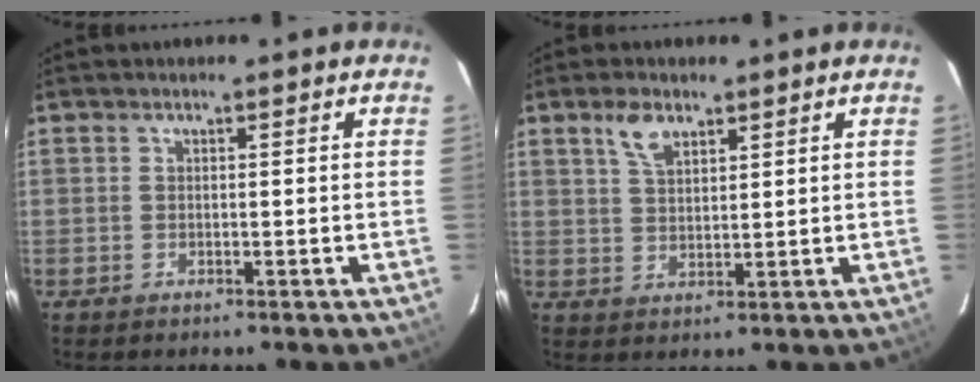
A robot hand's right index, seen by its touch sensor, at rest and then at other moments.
{"total": 4.8, "force": [3.0, 2.4, 2.9], "torque": [-0.053, 0.009, 0.058]}